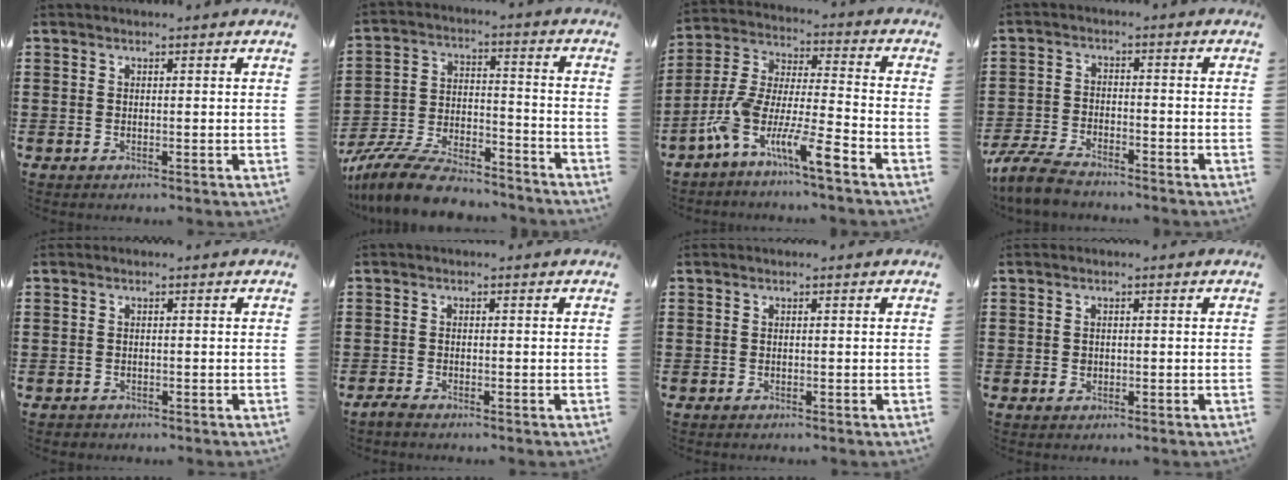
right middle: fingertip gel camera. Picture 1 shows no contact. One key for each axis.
{"total": 11.6, "fx": -10.4, "fy": 2.2, "fz": 4.6, "tx": -0.088, "ty": 0.028, "tz": -0.205}
{"total": 10.8, "fx": -8.4, "fy": 0.7, "fz": 6.8, "tx": -0.161, "ty": -0.014, "tz": -0.174}
{"total": 5.7, "fx": -5.2, "fy": 1.2, "fz": 2.2, "tx": -0.067, "ty": -0.002, "tz": -0.108}
{"total": 0.6, "fx": -0.6, "fy": 0.3, "fz": 0.0, "tx": -0.002, "ty": 0.002, "tz": -0.013}
{"total": 1.1, "fx": -1.0, "fy": 0.1, "fz": 0.3, "tx": -0.009, "ty": -0.002, "tz": -0.019}
{"total": 0.0}
{"total": 1.0, "fx": -0.2, "fy": 0.9, "fz": 0.5, "tx": -0.012, "ty": 0.004, "tz": -0.005}